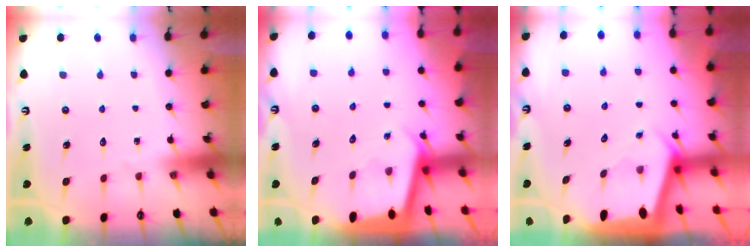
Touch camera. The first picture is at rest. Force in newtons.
{"total": 2.2, "press": 2.2, "slide": 0.1}
{"total": 2.2, "press": 2.2, "slide": 0.0}